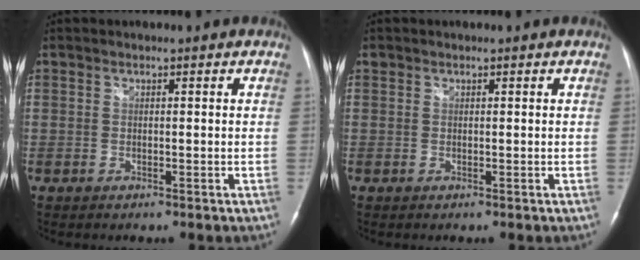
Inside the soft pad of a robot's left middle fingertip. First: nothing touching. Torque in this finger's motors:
{"motor_torque": [0.12, -0.05, -0.04, 0.00]}